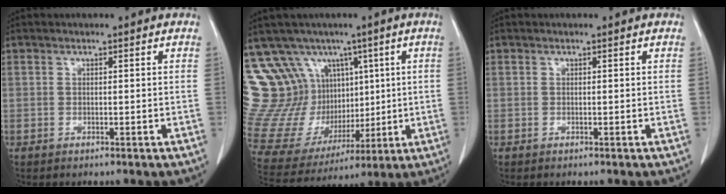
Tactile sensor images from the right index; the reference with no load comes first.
{"total": 20.4, "force": [9.5, 16.5, 7.4], "torque": [-0.177, 0.073, 0.211]}
{"total": 0.0}